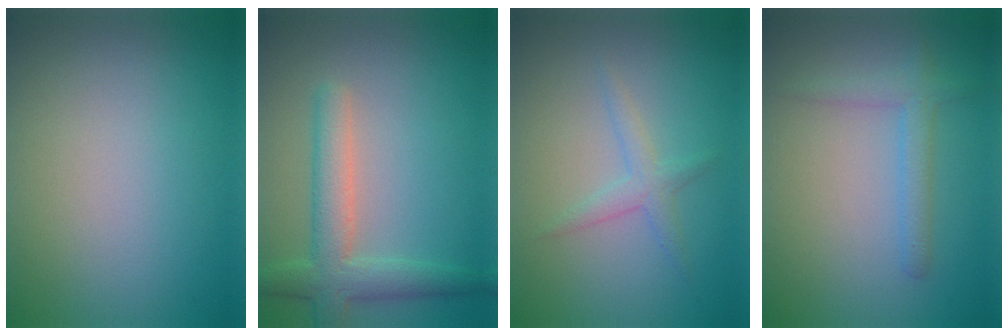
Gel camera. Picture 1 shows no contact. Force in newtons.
{"total": 4.5, "press": 4.5, "slide": 0.3}
{"total": 1.8, "press": 1.8, "slide": 0.1}
{"total": 2.1, "press": 2.1, "slide": 0.2}